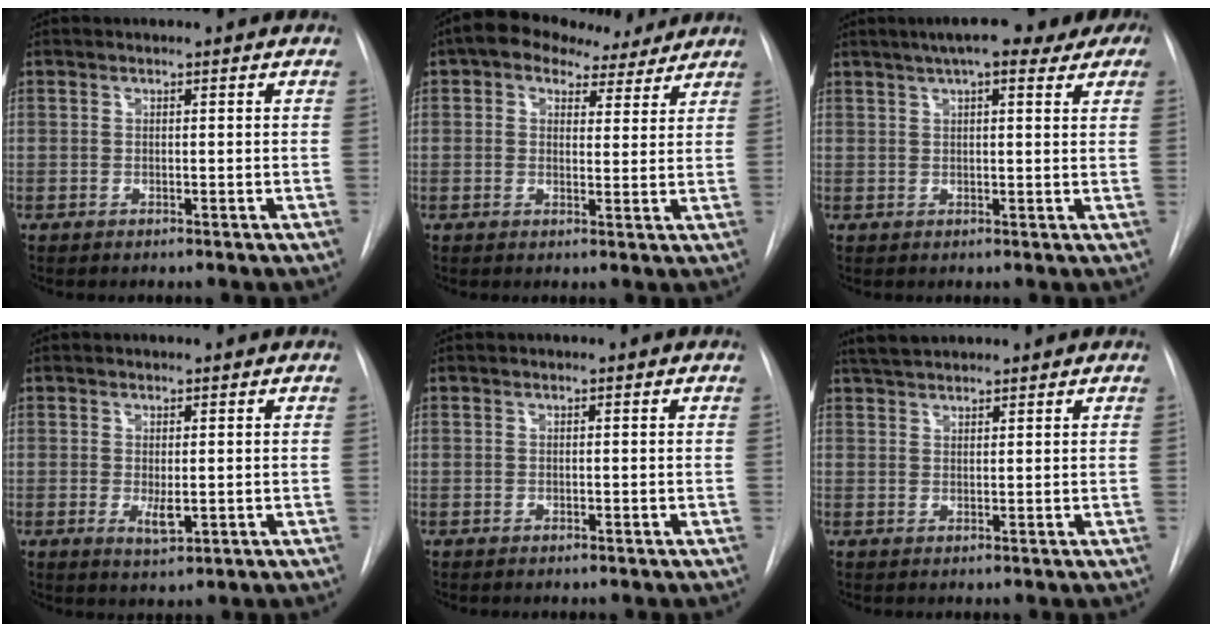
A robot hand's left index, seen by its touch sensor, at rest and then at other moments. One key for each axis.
{"total": 8.3, "fx": 6.2, "fy": 4.5, "fz": 3.3, "tx": -0.043, "ty": 0.029, "tz": 0.084}
{"total": 13.5, "fx": 9.6, "fy": 3.4, "fz": 8.9, "tx": -0.126, "ty": 0.042, "tz": 0.117}
{"total": 2.6, "fx": -0.1, "fy": 1.0, "fz": 2.4, "tx": -0.042, "ty": -0.009, "tz": 0.006}
{"total": 0.0}
{"total": 4.6, "fx": 4.2, "fy": 1.0, "fz": 1.6, "tx": -0.032, "ty": 0.030, "tz": 0.076}